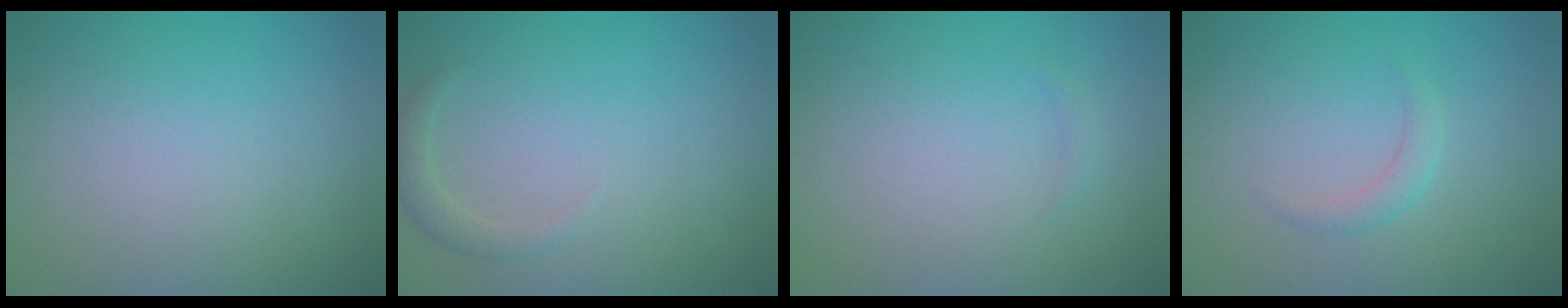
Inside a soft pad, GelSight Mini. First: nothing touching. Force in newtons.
{"total": 1.4, "press": 1.4, "slide": 0.1}
{"total": 0.5, "press": 0.5, "slide": 0.1}
{"total": 1.4, "press": 1.4, "slide": 0.1}